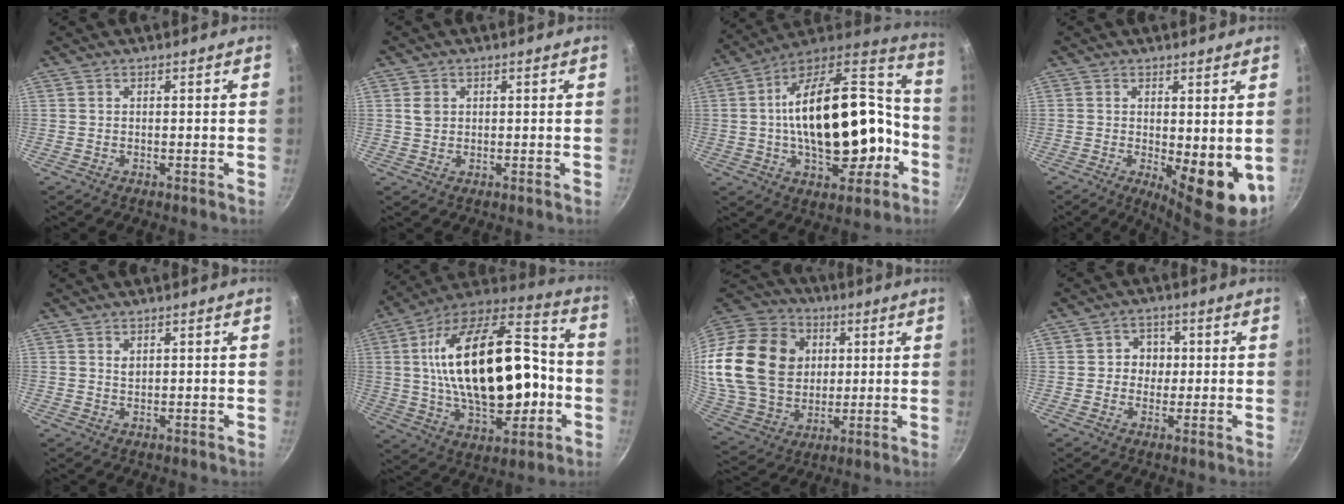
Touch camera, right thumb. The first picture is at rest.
{"total": 2.3, "force": [0.6, 1.9, 1.1], "torque": [-0.013, 0.002, 0.012]}
{"total": 29.3, "force": [-3.6, 16.8, 23.7], "torque": [-0.349, 0.072, -0.038]}
{"total": 9.9, "force": [-0.9, 3.8, 9.1], "torque": [-0.111, -0.011, -0.001]}
{"total": 1.2, "force": [0.7, 0.7, 0.7], "torque": [-0.009, -0.003, 0.013]}
{"total": 31.7, "force": [-0.5, 17.4, 26.5], "torque": [-0.437, 0.043, 0.001]}
{"total": 29.0, "force": [5.8, 22.5, 17.4], "torque": [-0.335, 0.007, 0.117]}
{"total": 4.5, "force": [0.2, 4.2, 1.7], "torque": [0.007, 0.003, -0.003]}